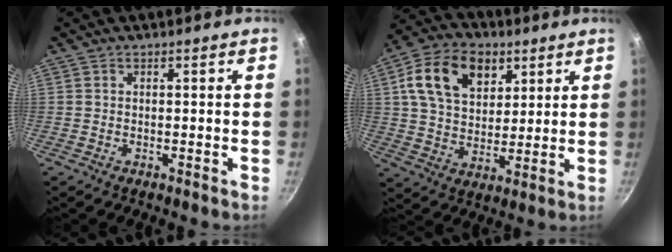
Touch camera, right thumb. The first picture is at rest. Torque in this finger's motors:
{"motor_torque": [-0.38, 0.68, 0.35, -0.09, 0.10]}